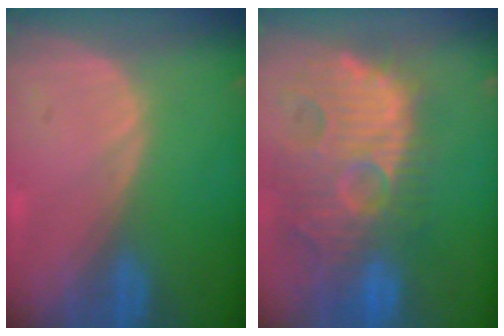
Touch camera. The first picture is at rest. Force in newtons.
{"total": 14.4, "press": 12.5, "slide": 7.1}